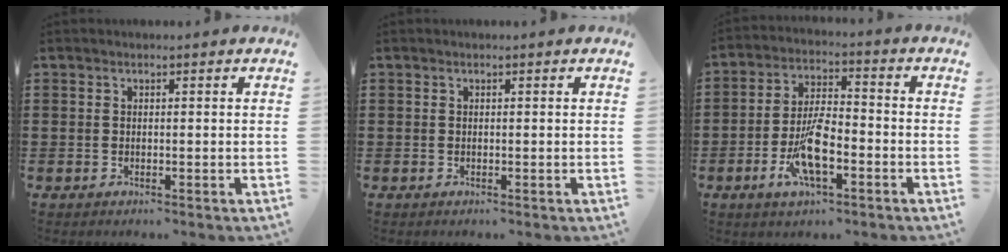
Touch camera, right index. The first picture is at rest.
{"total": 0.0}
{"total": 9.0, "force": [-3.5, 3.2, 7.6], "torque": [-0.161, -0.005, -0.065]}